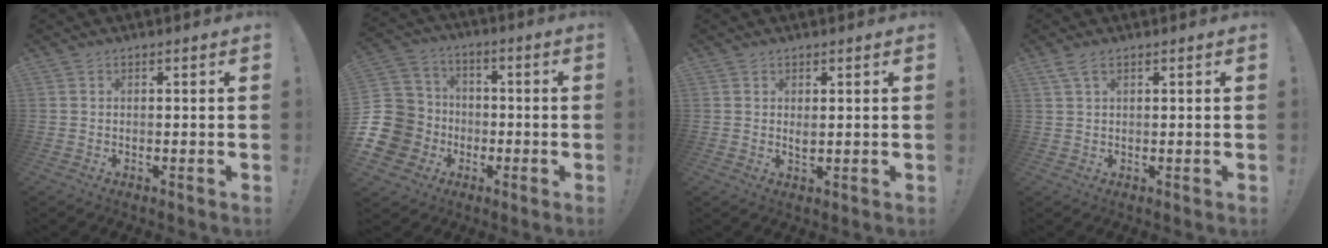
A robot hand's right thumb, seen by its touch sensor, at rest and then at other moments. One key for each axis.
{"total": 14.7, "fx": -3.4, "fy": 13.4, "fz": 5.0, "tx": -0.103, "ty": 0.032, "tz": -0.040}
{"total": 1.5, "fx": 0.8, "fy": 0.5, "fz": 1.2, "tx": -0.010, "ty": -0.008, "tz": 0.011}
{"total": 3.3, "fx": 1.8, "fy": 1.5, "fz": 2.3, "tx": -0.043, "ty": 0.000, "tz": 0.034}